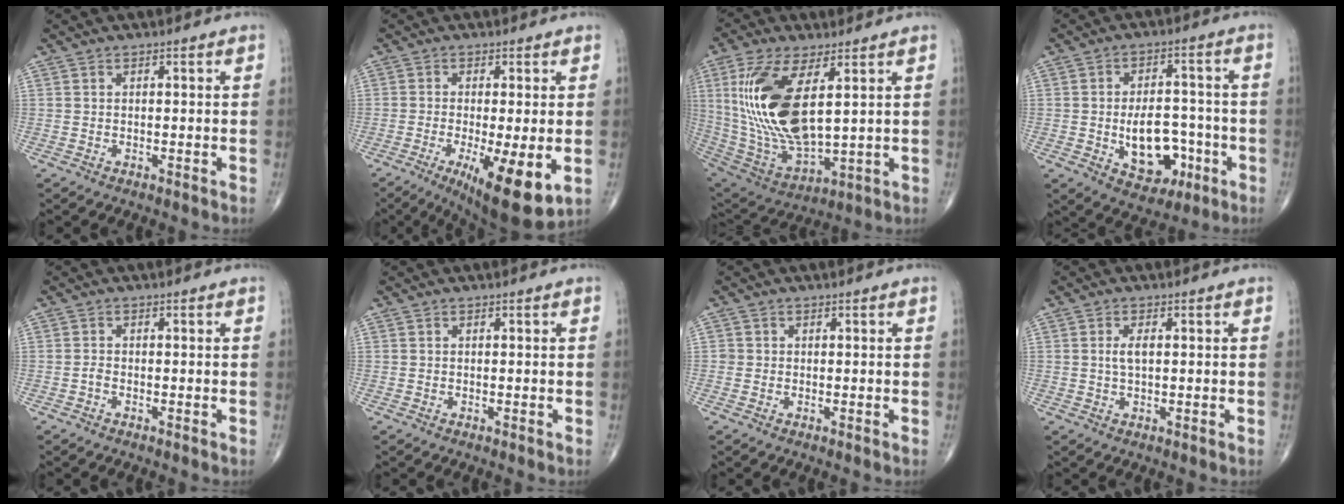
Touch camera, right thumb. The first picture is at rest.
{"total": 13.6, "force": [-4.0, 3.5, 12.6], "torque": [-0.187, -0.025, -0.052]}
{"total": 20.3, "force": [4.8, 8.7, 17.8], "torque": [-0.369, -0.028, 0.103]}
{"total": 11.9, "force": [-3.1, 7.6, 8.7], "torque": [-0.098, 0.025, -0.034]}
{"total": 0.8, "force": [-0.4, 0.4, 0.5], "torque": [-0.009, 0.001, -0.012]}
{"total": 0.0}
{"total": 0.7, "force": [-0.1, 0.7, 0.1], "torque": [0.003, 0.004, -0.003]}
{"total": 2.4, "force": [0.3, 1.0, 2.2], "torque": [-0.044, 0.000, 0.006]}